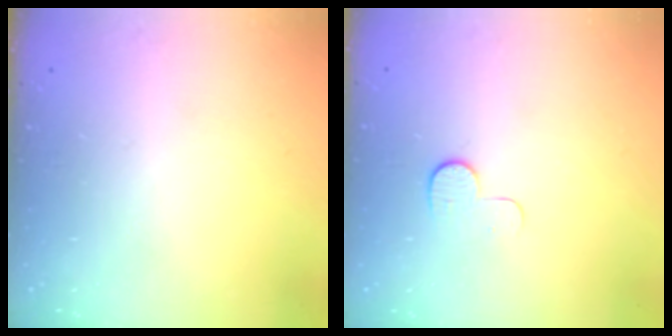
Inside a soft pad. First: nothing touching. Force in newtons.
{"total": 7.6, "press": 7.5, "slide": 0.7}